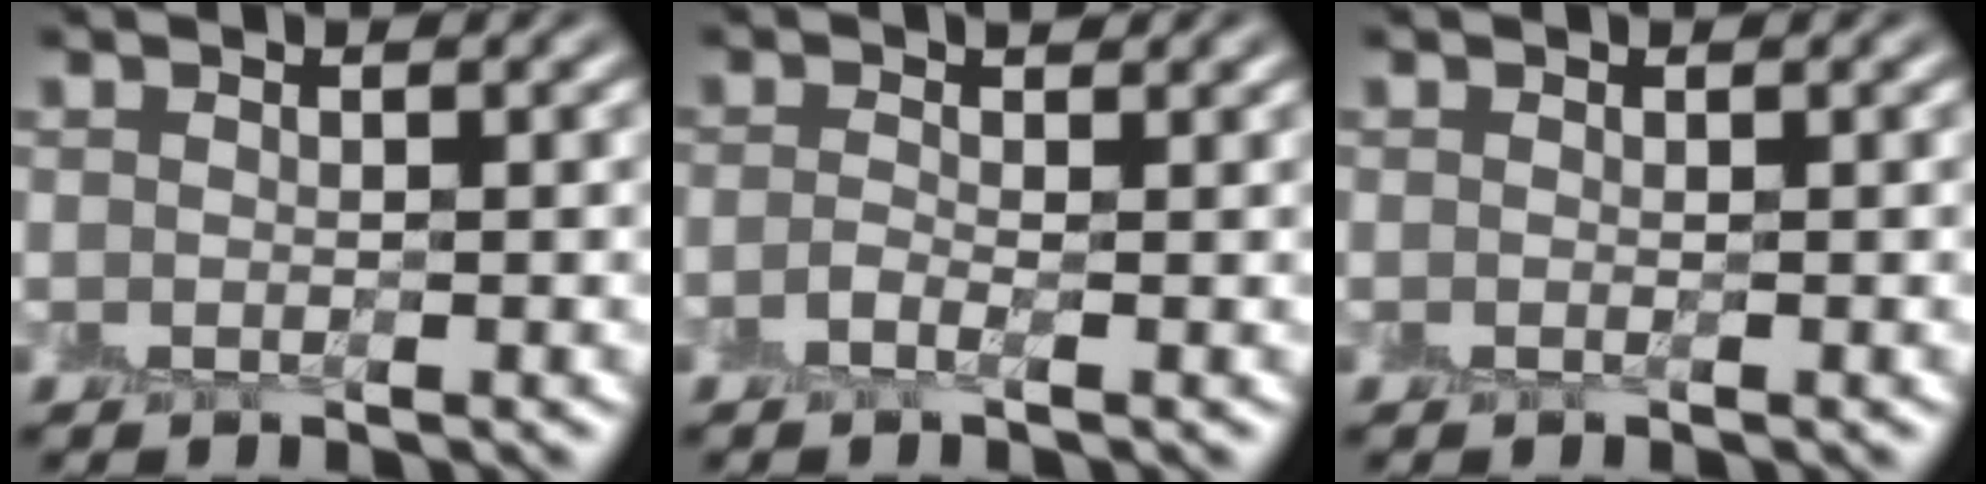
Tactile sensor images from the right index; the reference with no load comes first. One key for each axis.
{"total": 1.0, "fx": -0.3, "fy": 0.3, "fz": 1.0, "tx": -0.022, "ty": 0.004, "tz": -0.008}
{"total": 0.0}